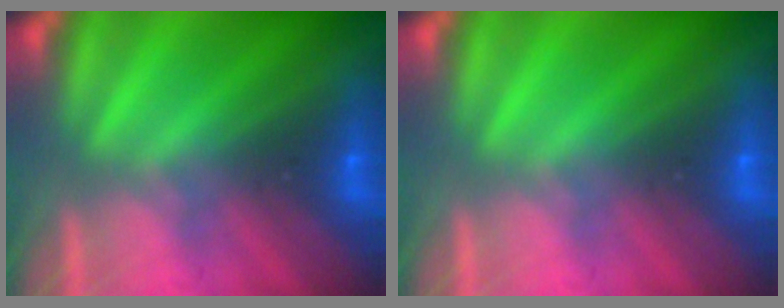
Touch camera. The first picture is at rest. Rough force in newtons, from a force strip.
{"total": 0.0}